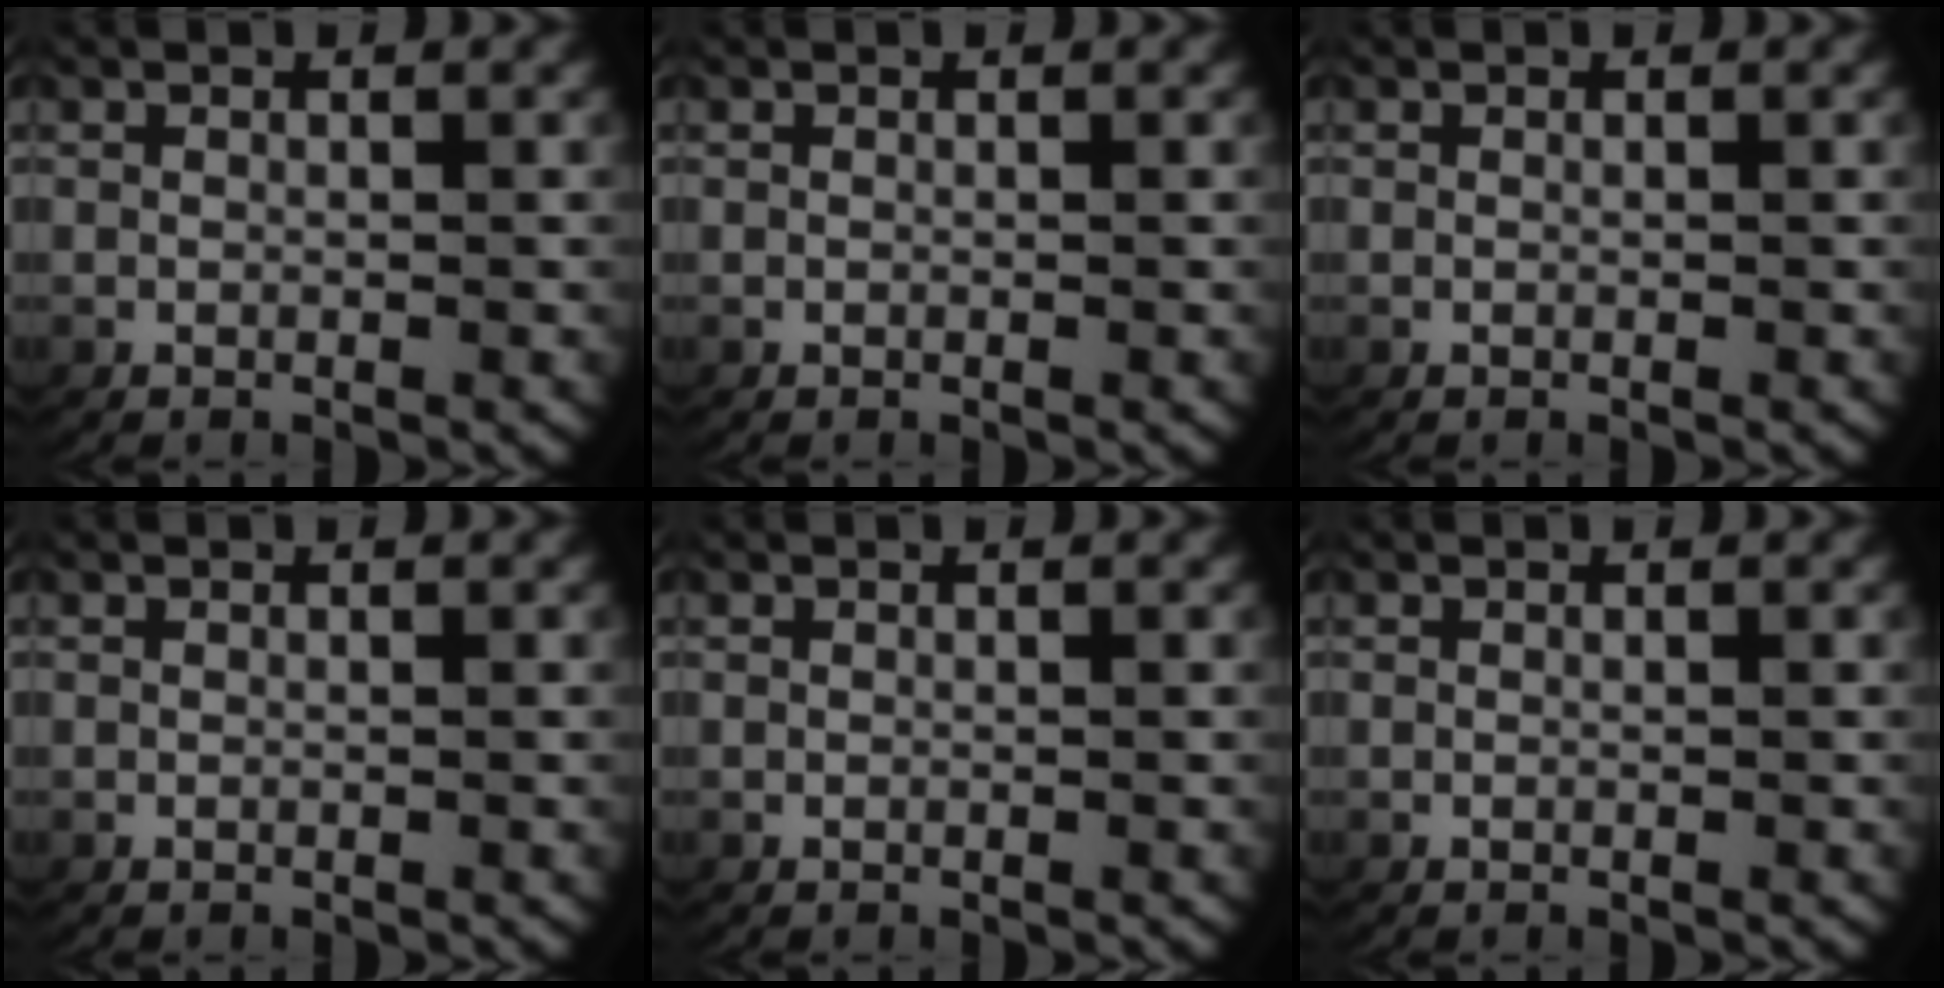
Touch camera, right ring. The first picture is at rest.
{"total": 0.0}
{"total": 0.0}
{"total": 0.0}
{"total": 0.0}
{"total": 0.0}